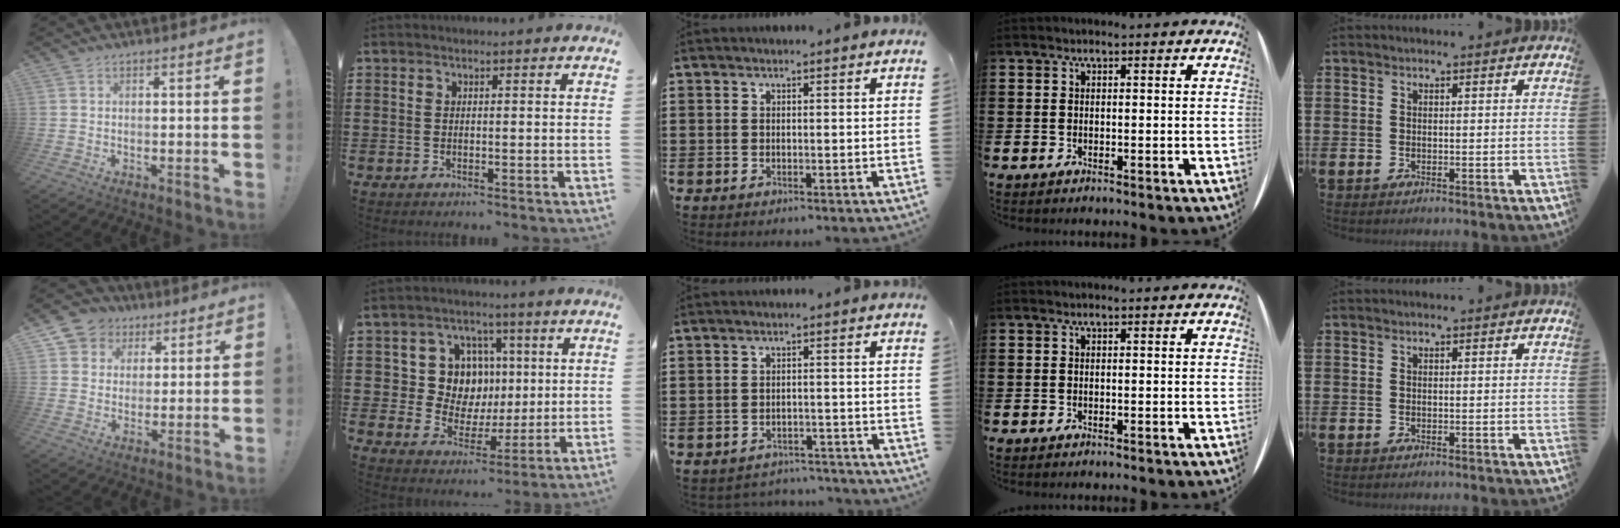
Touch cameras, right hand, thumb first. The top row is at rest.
{"thumb": {"total": 7.4, "force": [2.4, 6.9, 1.3], "torque": [-0.014, -0.014, 0.052]}, "index": {"total": 9.8, "force": [1.9, 8.7, 4.0], "torque": [-0.095, 0.011, 0.041]}, "middle": {"total": 2.7, "force": [-2.7, 0.4, 0.0], "torque": [-0.007, -0.001, -0.057]}}